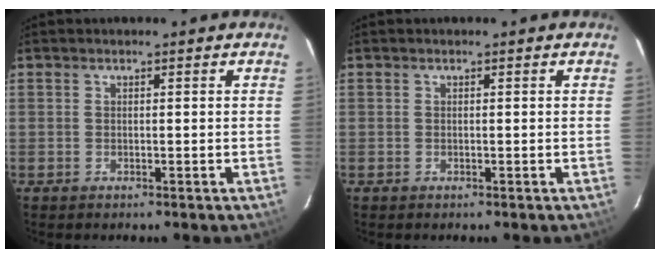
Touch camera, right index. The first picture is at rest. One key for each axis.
{"total": 0.0}